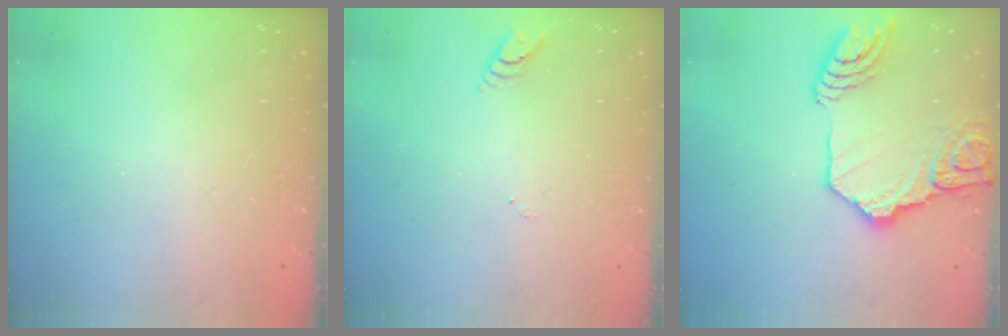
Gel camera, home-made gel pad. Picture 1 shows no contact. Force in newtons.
{"total": 2.9, "press": 2.8, "slide": 0.3}
{"total": 20.0, "press": 19.8, "slide": 2.6}